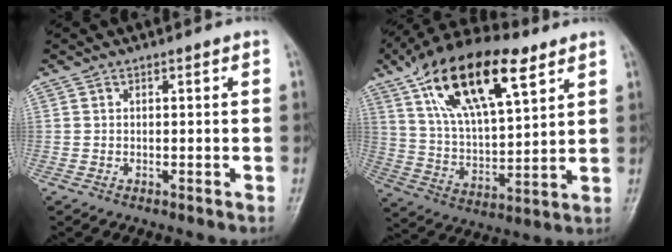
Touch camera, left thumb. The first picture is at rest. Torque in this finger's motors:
{"motor_torque": [1.98, 2.58, 2.04, -0.72, 0.46]}